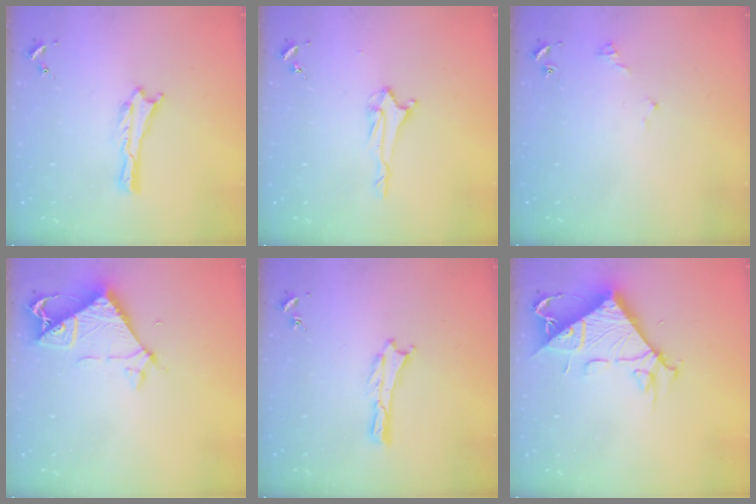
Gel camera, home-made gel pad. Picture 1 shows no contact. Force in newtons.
{"total": 2.1, "press": 2.0, "slide": 0.4}
{"total": 2.9, "press": 2.9, "slide": 0.3}
{"total": 6.8, "press": 6.8, "slide": 0.6}
{"total": 0.0}
{"total": 11.0, "press": 11.0, "slide": 1.1}